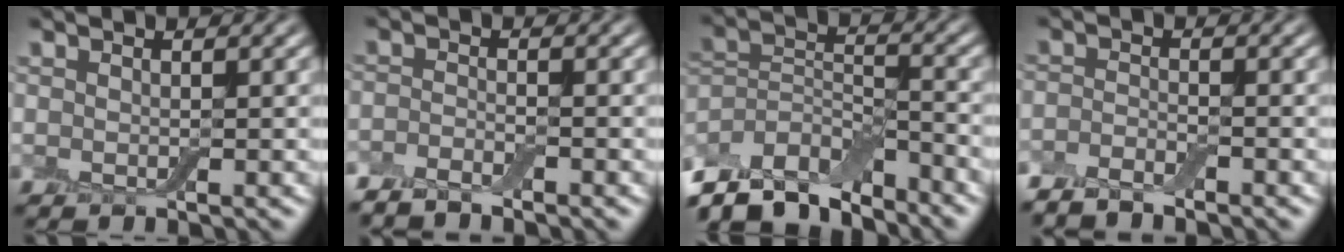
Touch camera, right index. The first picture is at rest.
{"total": 2.1, "force": [-2.0, 0.3, 0.6], "torque": [-0.015, -0.001, -0.045]}
{"total": 9.6, "force": [-7.8, 3.7, 4.1], "torque": [-0.071, 0.008, -0.155]}
{"total": 2.4, "force": [-2.2, 0.4, 0.7], "torque": [-0.018, -0.001, -0.050]}